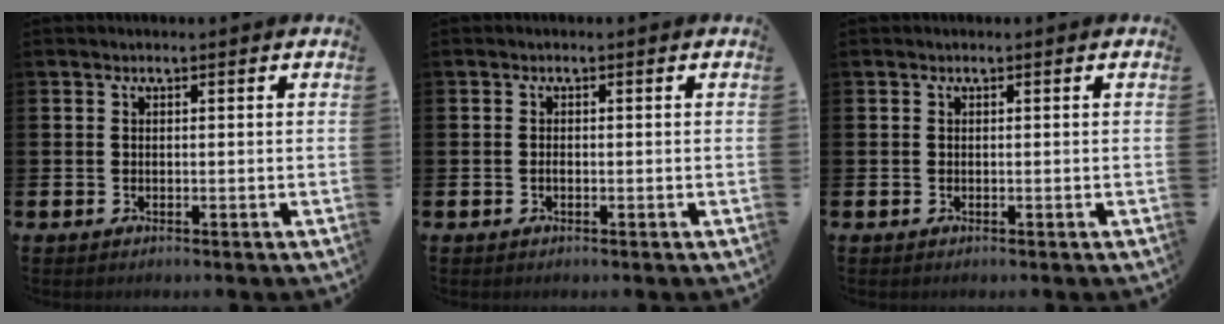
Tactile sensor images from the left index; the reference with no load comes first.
{"total": 0.6, "force": [-0.3, 0.3, 0.4], "torque": [-0.017, 0.003, -0.004]}
{"total": 0.0}